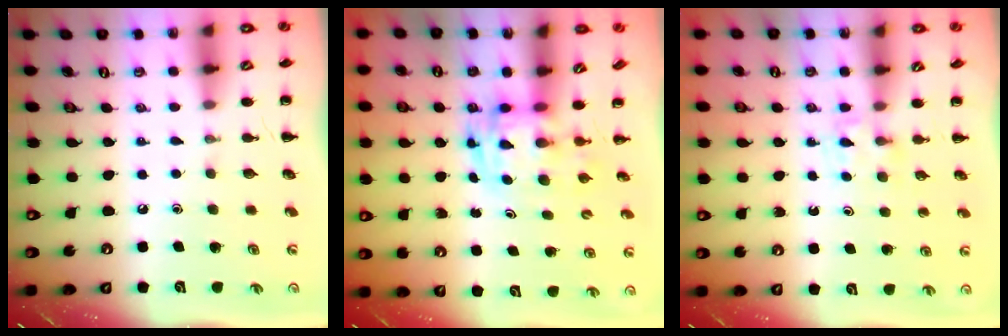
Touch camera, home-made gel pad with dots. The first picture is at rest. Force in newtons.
{"total": 2.8, "press": 2.7, "slide": 0.6}
{"total": 3.8, "press": 3.6, "slide": 1.3}